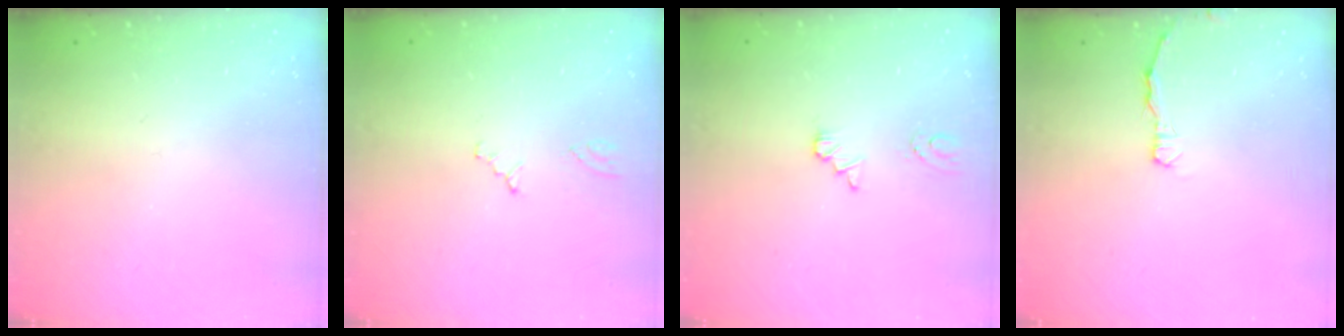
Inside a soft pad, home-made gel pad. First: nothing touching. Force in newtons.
{"total": 0.7, "press": 0.6, "slide": 0.2}
{"total": 1.6, "press": 1.6, "slide": 0.2}
{"total": 2.9, "press": 2.9, "slide": 0.4}